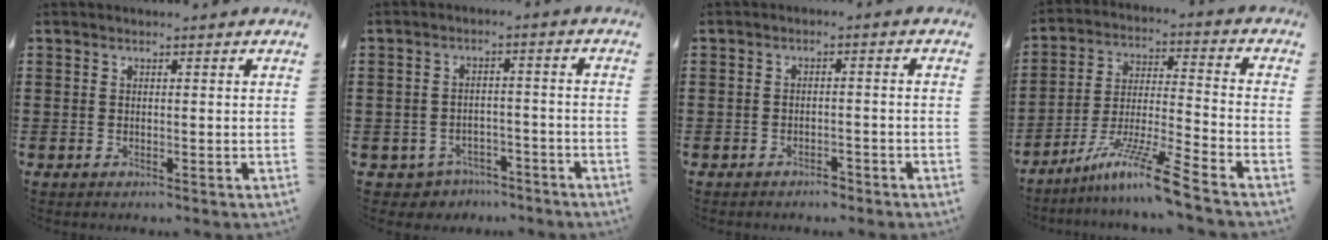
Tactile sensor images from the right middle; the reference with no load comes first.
{"total": 2.6, "force": [-2.4, 1.0, -0.2], "torque": [-0.007, 0.001, -0.055]}
{"total": 1.0, "force": [-1.0, 0.2, 0.2], "torque": [-0.009, -0.002, -0.020]}
{"total": 10.6, "force": [-8.2, -0.2, 6.6], "torque": [-0.133, -0.004, -0.164]}